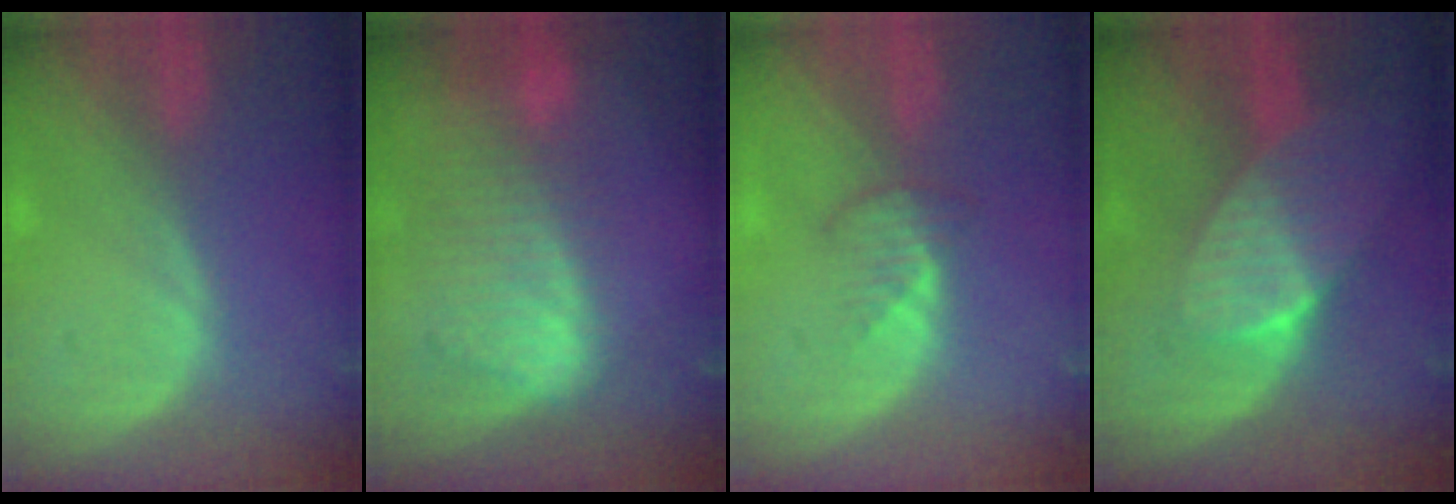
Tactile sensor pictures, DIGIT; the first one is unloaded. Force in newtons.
{"total": 9.1, "press": 8.1, "slide": 4.3}
{"total": 2.7, "press": 2.6, "slide": 0.6}
{"total": 7.8, "press": 7.0, "slide": 3.4}